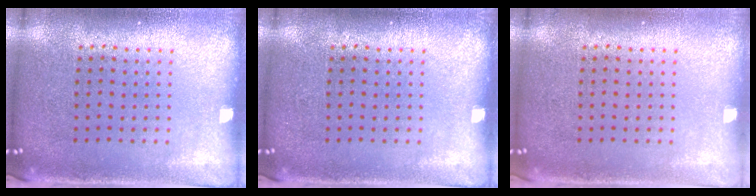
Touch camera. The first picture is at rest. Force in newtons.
{"total": 0.0}
{"total": 0.0}